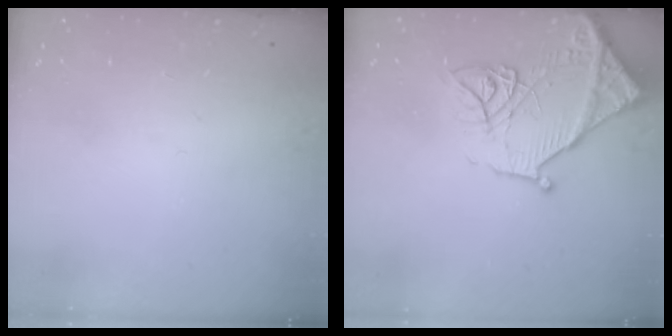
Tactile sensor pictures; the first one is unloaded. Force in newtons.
{"total": 17.7, "press": 17.6, "slide": 1.7}